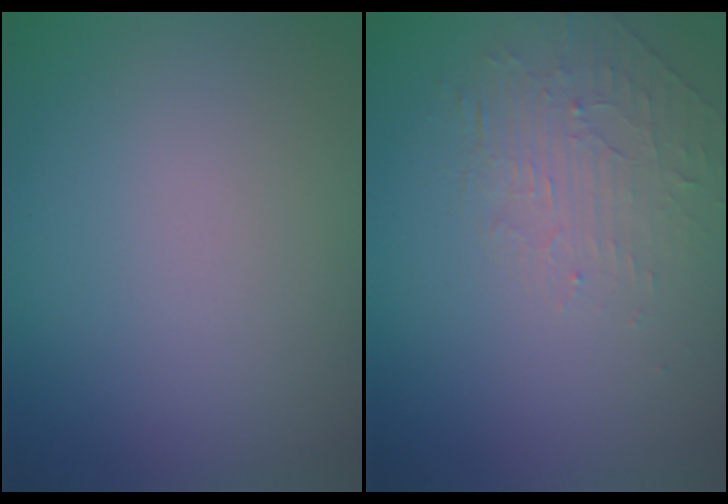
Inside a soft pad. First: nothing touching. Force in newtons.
{"total": 2.0, "press": 0.9, "slide": 1.8}